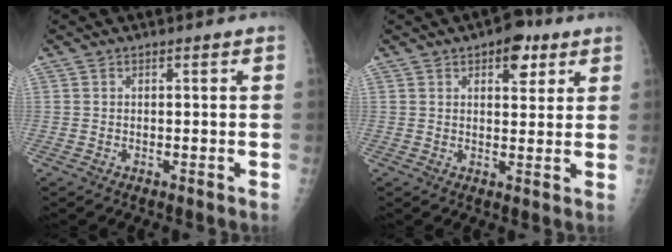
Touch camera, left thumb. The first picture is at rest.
{"total": 6.4, "force": [3.4, 3.5, 4.1], "torque": [-0.027, -0.011, 0.040]}